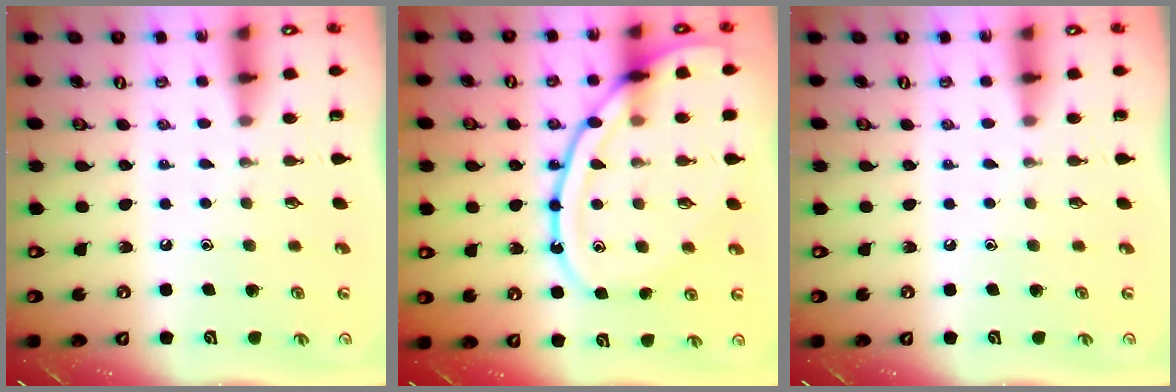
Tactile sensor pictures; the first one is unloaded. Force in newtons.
{"total": 18.3, "press": 18.2, "slide": 1.8}
{"total": 0.0}